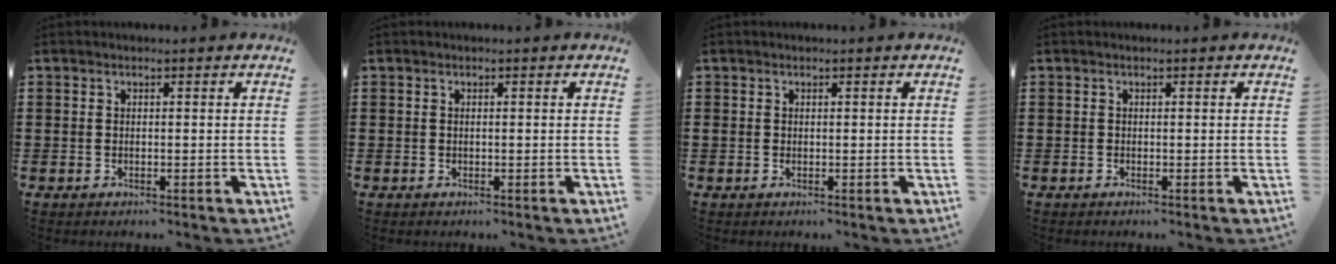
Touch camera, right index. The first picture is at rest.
{"total": 0.0}
{"total": 0.0}
{"total": 0.0}